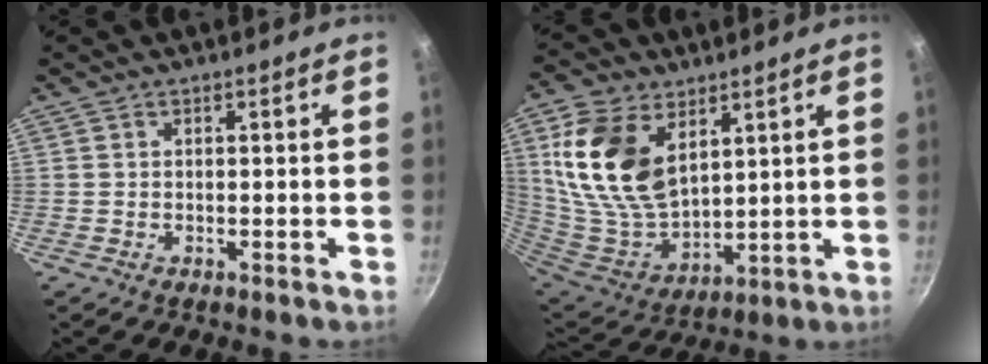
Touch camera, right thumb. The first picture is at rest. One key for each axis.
{"total": 19.2, "fx": 7.1, "fy": 11.7, "fz": 13.4, "tx": -0.252, "ty": -0.041, "tz": 0.152}